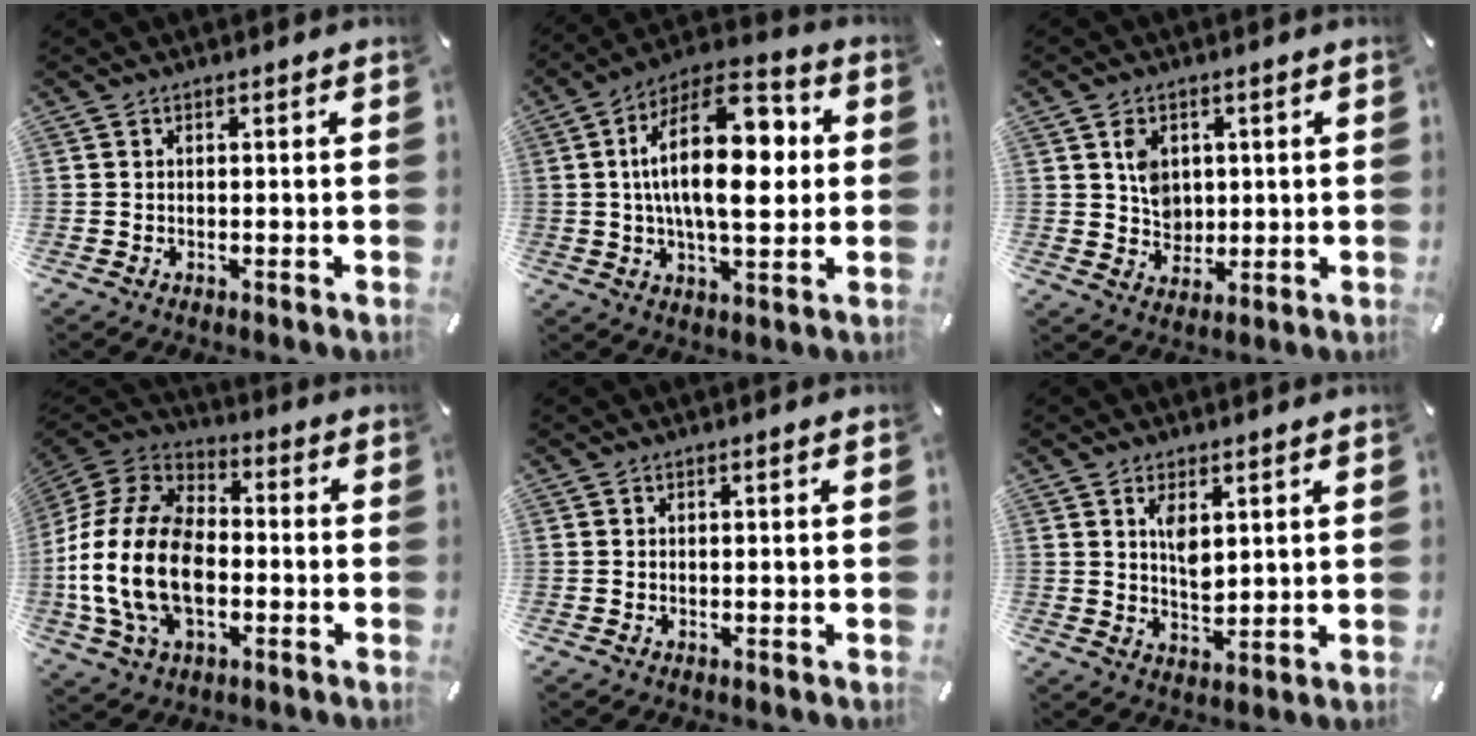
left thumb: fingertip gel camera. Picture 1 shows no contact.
{"total": 21.6, "force": [3.0, 10.7, 18.5], "torque": [-0.318, -0.006, 0.038]}
{"total": 6.4, "force": [1.6, 5.7, 2.5], "torque": [-0.032, 0.001, 0.027]}
{"total": 20.5, "force": [-4.9, 13.7, 14.4], "torque": [-0.309, 0.031, -0.083]}
{"total": 0.0}
{"total": 5.5, "force": [2.6, 2.9, 3.9], "torque": [-0.069, -0.016, 0.039]}